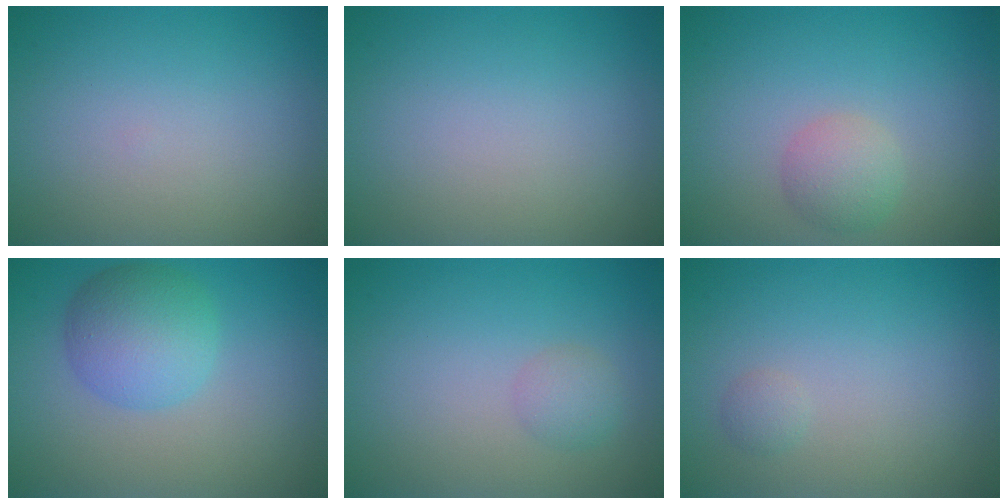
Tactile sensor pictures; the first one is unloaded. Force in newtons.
{"total": 0.0}
{"total": 2.3, "press": 2.3, "slide": 0.2}
{"total": 5.0, "press": 5.0, "slide": 0.2}
{"total": 1.5, "press": 1.5, "slide": 0.0}
{"total": 0.7, "press": 0.7, "slide": 0.0}